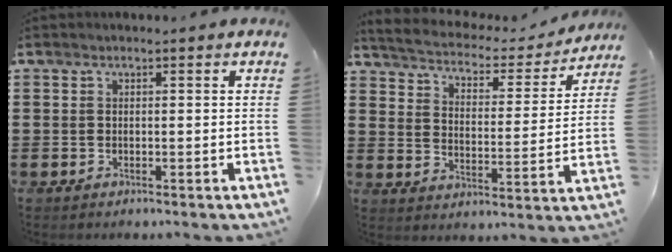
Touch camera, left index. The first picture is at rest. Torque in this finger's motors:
{"motor_torque": [2.14, 0.00, 0.02, 0.02]}